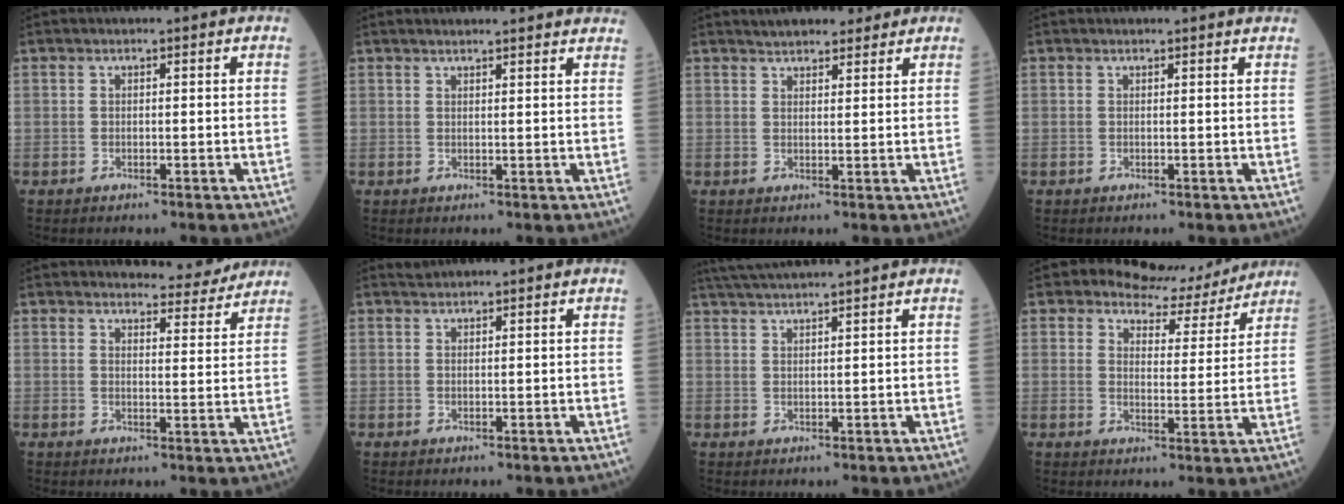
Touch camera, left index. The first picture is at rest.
{"total": 12.4, "force": [11.5, 1.4, 4.3], "torque": [-0.045, 0.025, 0.128]}
{"total": 7.3, "force": [6.3, 2.2, 3.0], "torque": [-0.039, 0.022, 0.092]}
{"total": 1.8, "force": [1.7, -0.2, 0.4], "torque": [-0.013, -0.001, 0.015]}
{"total": 7.2, "force": [7.0, 1.1, 1.2], "torque": [-0.015, -0.011, 0.079]}
{"total": 0.9, "force": [0.8, -0.2, -0.1], "torque": [-0.007, 0.007, 0.022]}
{"total": 8.6, "force": [7.8, -1.2, 3.5], "torque": [-0.064, 0.030, 0.122]}
{"total": 7.9, "force": [7.3, 2.9, 0.1], "torque": [-0.005, -0.004, 0.093]}